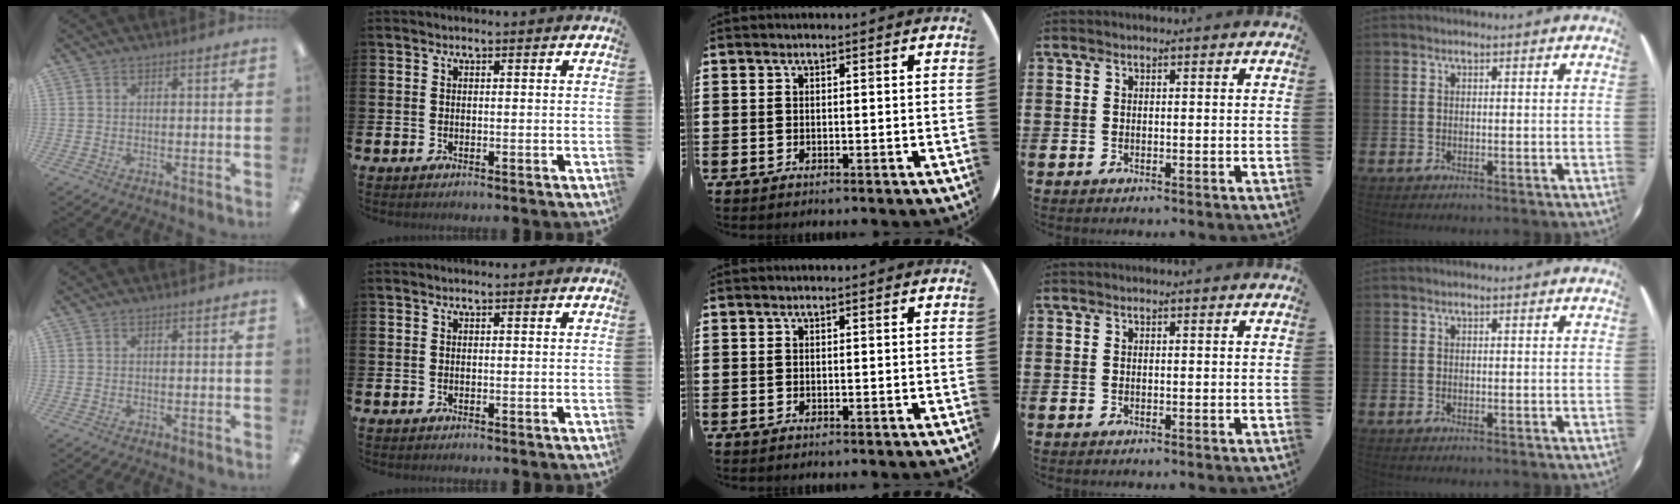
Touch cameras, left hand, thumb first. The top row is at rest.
{}